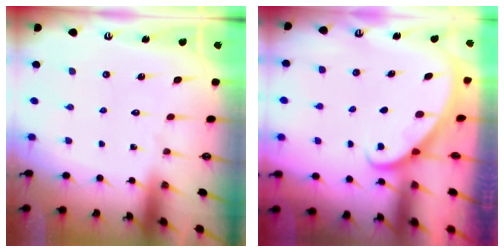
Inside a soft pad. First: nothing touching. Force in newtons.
{"total": 2.1, "press": 2.1, "slide": 0.1}